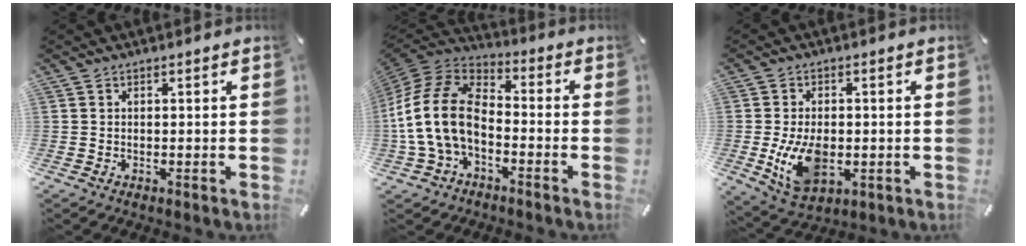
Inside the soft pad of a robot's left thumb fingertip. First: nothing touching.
{"total": 15.9, "force": [-5.1, 10.4, 10.8], "torque": [-0.238, 0.027, -0.098]}
{"total": 10.9, "force": [-1.5, 7.2, 8.1], "torque": [-0.167, -0.007, -0.025]}